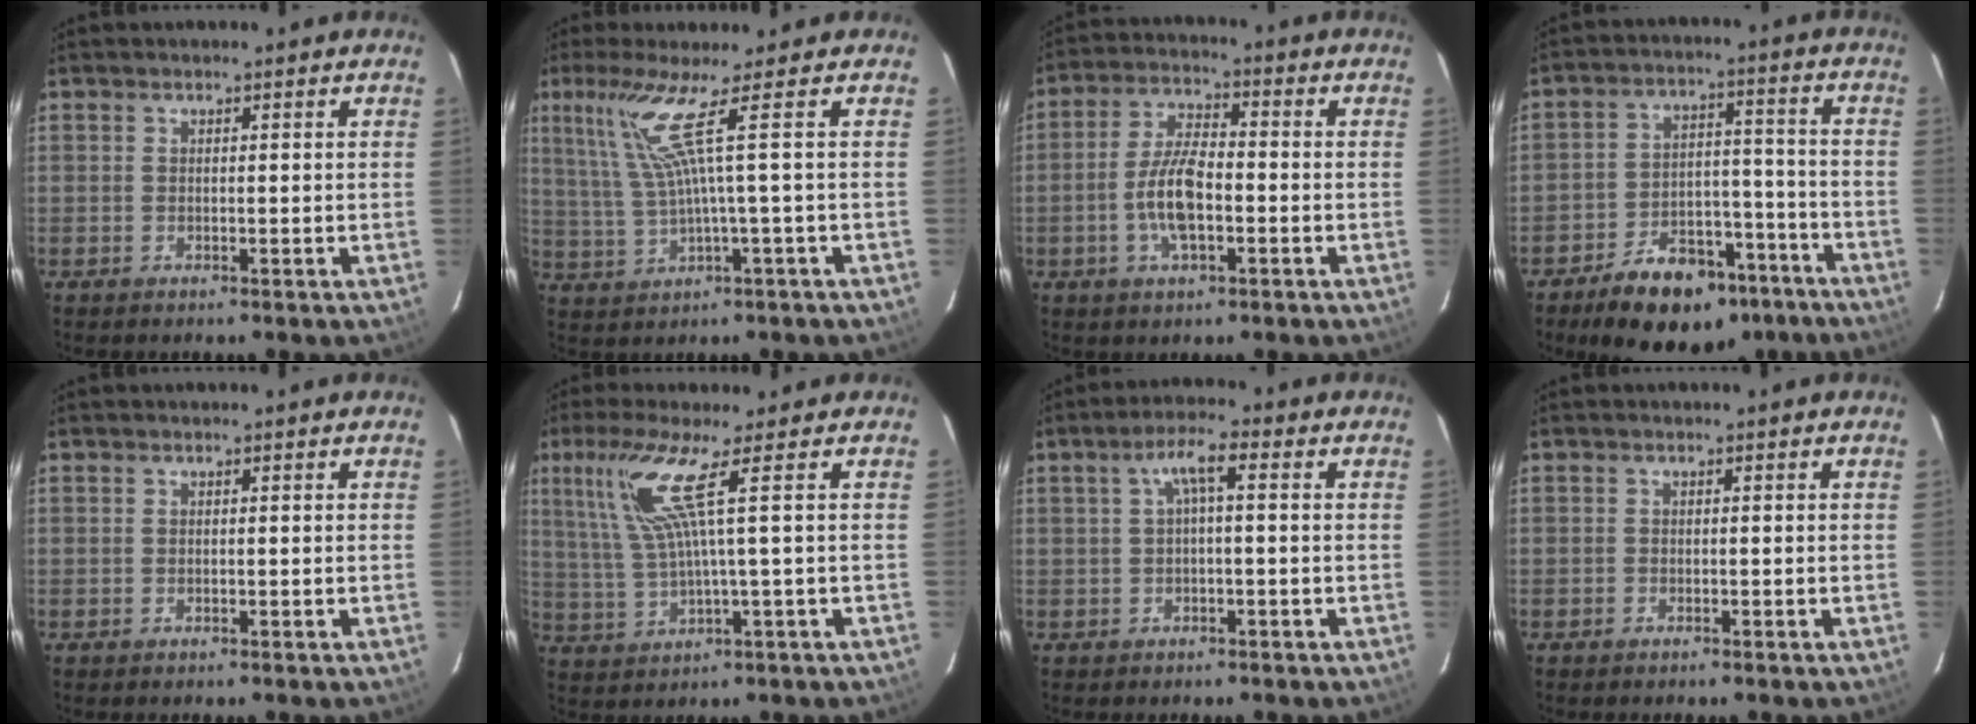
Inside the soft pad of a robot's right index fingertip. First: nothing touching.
{"total": 6.6, "force": [2.5, -2.2, 5.7], "torque": [-0.118, -0.008, 0.069]}
{"total": 8.7, "force": [-2.3, 3.3, 7.7], "torque": [-0.156, 0.007, -0.045]}
{"total": 16.2, "force": [-11.6, 8.8, 7.1], "torque": [-0.128, 0.033, -0.154]}
{"total": 0.0}
{"total": 7.8, "force": [3.0, -1.1, 7.1], "torque": [-0.152, -0.001, 0.075]}
{"total": 4.1, "force": [0.4, 0.8, 4.1], "torque": [-0.078, 0.013, 0.011]}
{"total": 0.5, "force": [-0.5, 0.2, 0.0], "torque": [-0.003, 0.001, -0.009]}